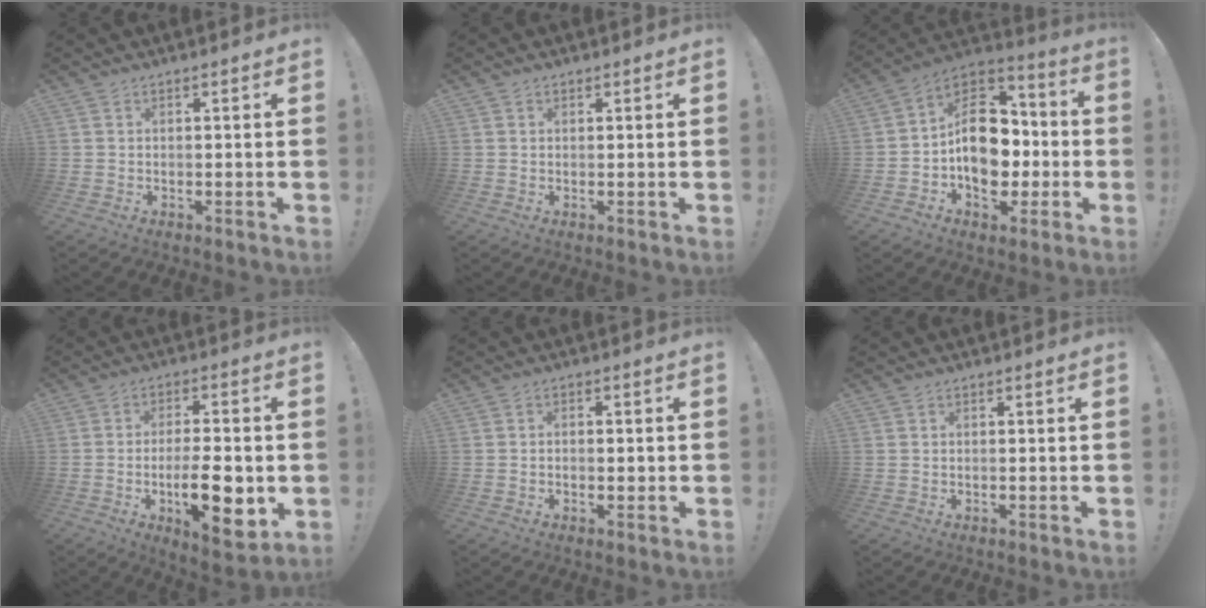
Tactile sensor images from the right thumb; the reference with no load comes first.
{"total": 0.7, "force": [0.4, 0.5, 0.2], "torque": [-0.003, 0.001, 0.008]}
{"total": 18.0, "force": [-2.0, 13.3, 12.1], "torque": [-0.186, 0.020, -0.021]}
{"total": 15.2, "force": [-3.8, 5.5, 13.7], "torque": [-0.217, 0.002, -0.059]}
{"total": 1.5, "force": [-0.5, 1.0, 1.0], "torque": [-0.020, 0.008, -0.008]}
{"total": 0.0}